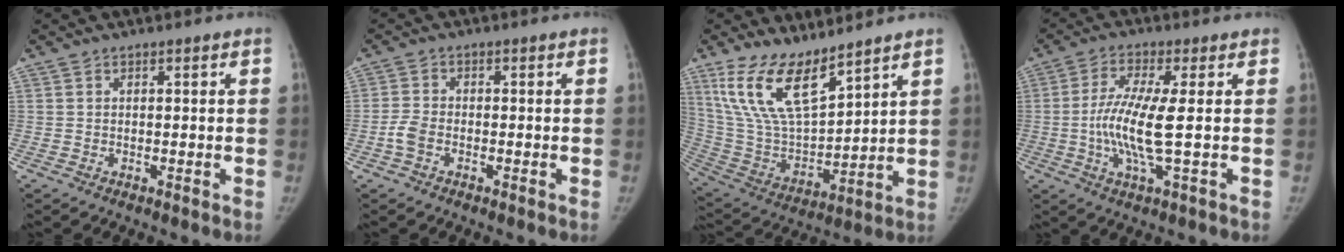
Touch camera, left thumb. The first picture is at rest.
{"total": 3.0, "force": [-1.4, 1.8, 1.9], "torque": [-0.043, 0.007, -0.032]}
{"total": 15.8, "force": [10.9, 5.6, 10.0], "torque": [-0.173, -0.061, 0.229]}
{"total": 9.3, "force": [-0.5, 1.2, 9.2], "torque": [-0.211, -0.002, -0.018]}